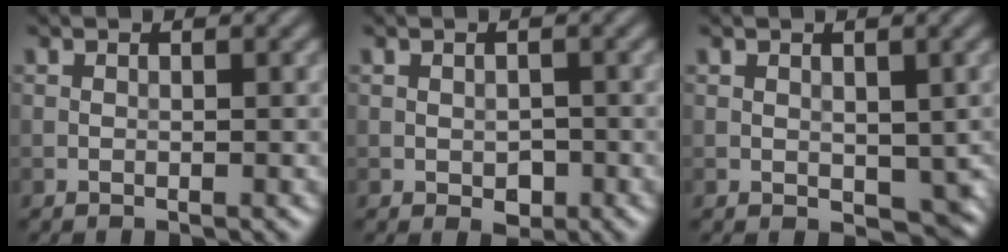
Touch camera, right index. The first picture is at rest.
{"total": 1.4, "force": [-0.4, 1.0, 0.9], "torque": [-0.013, -0.006, -0.004]}
{"total": 3.7, "force": [-0.1, 2.6, 2.7], "torque": [-0.038, -0.013, 0.007]}